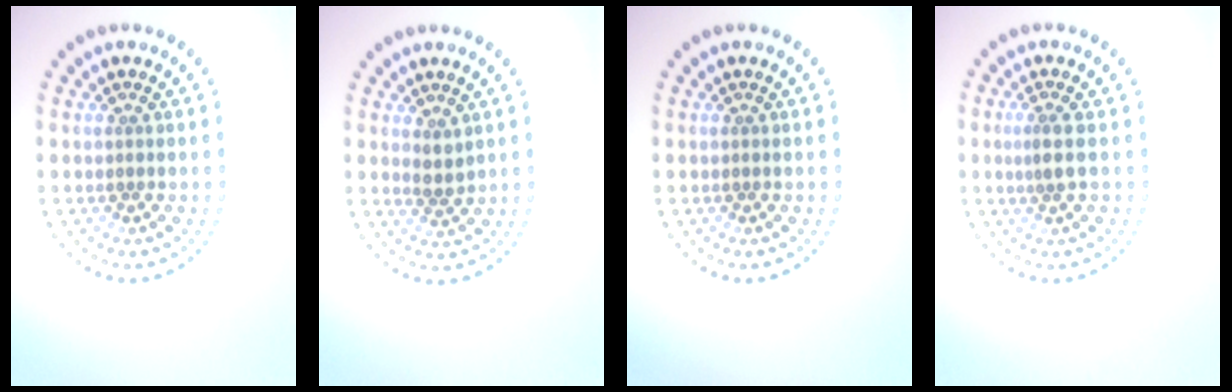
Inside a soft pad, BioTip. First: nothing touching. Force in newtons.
{"total": 1.4, "press": 1.2, "slide": 0.9}
{"total": 0.0}
{"total": 1.7, "press": 1.2, "slide": 1.2}